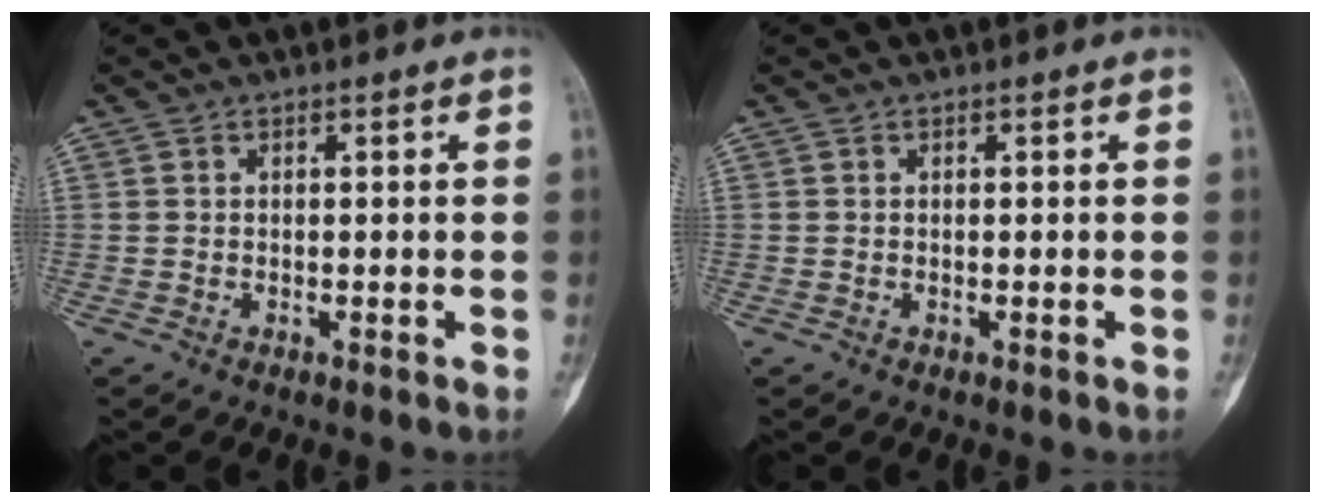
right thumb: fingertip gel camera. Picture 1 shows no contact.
{"total": 0.0}